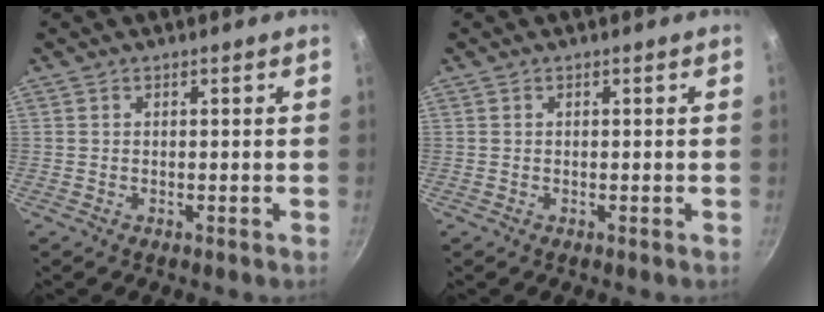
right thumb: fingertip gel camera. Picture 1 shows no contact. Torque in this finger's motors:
{"motor_torque": [-0.04, -0.03, 0.13, 0.00, 0.02]}